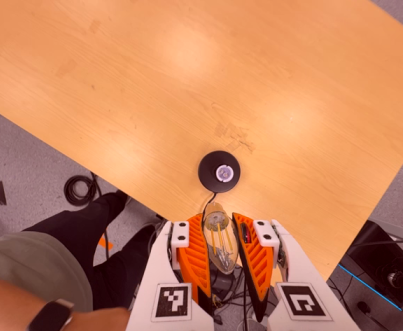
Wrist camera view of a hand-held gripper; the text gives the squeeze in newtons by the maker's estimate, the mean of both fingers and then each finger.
{"total": 22.6, "left": 24.8, "right": 20.5}